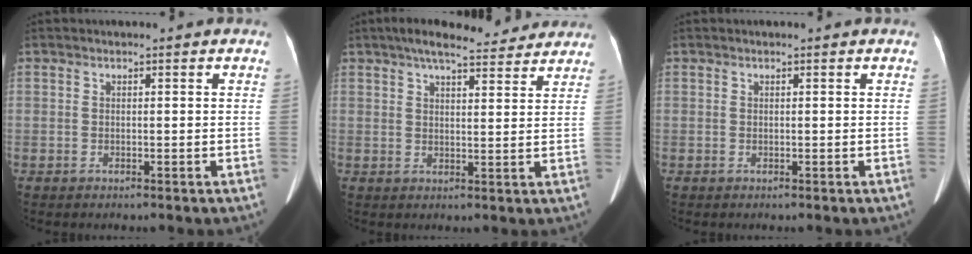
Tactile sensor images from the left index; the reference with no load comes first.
{"total": 11.6, "force": [10.2, 2.5, 5.1], "torque": [-0.072, 0.027, 0.132]}
{"total": 0.0}